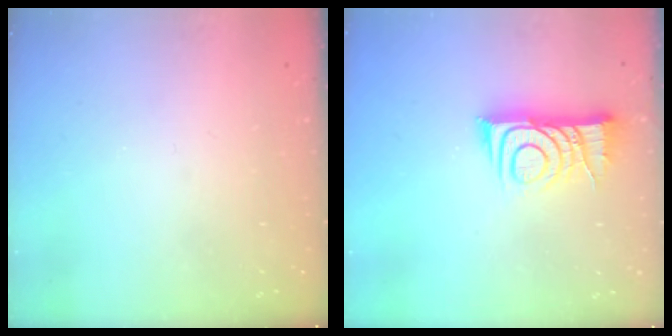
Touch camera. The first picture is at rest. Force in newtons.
{"total": 9.7, "press": 9.6, "slide": 1.0}